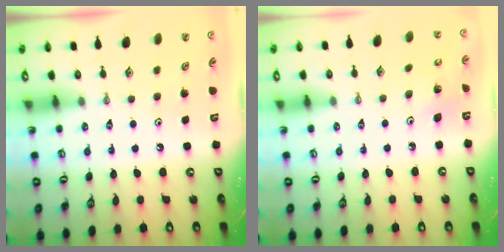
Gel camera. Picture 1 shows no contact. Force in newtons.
{"total": 3.5, "press": 3.5, "slide": 0.2}